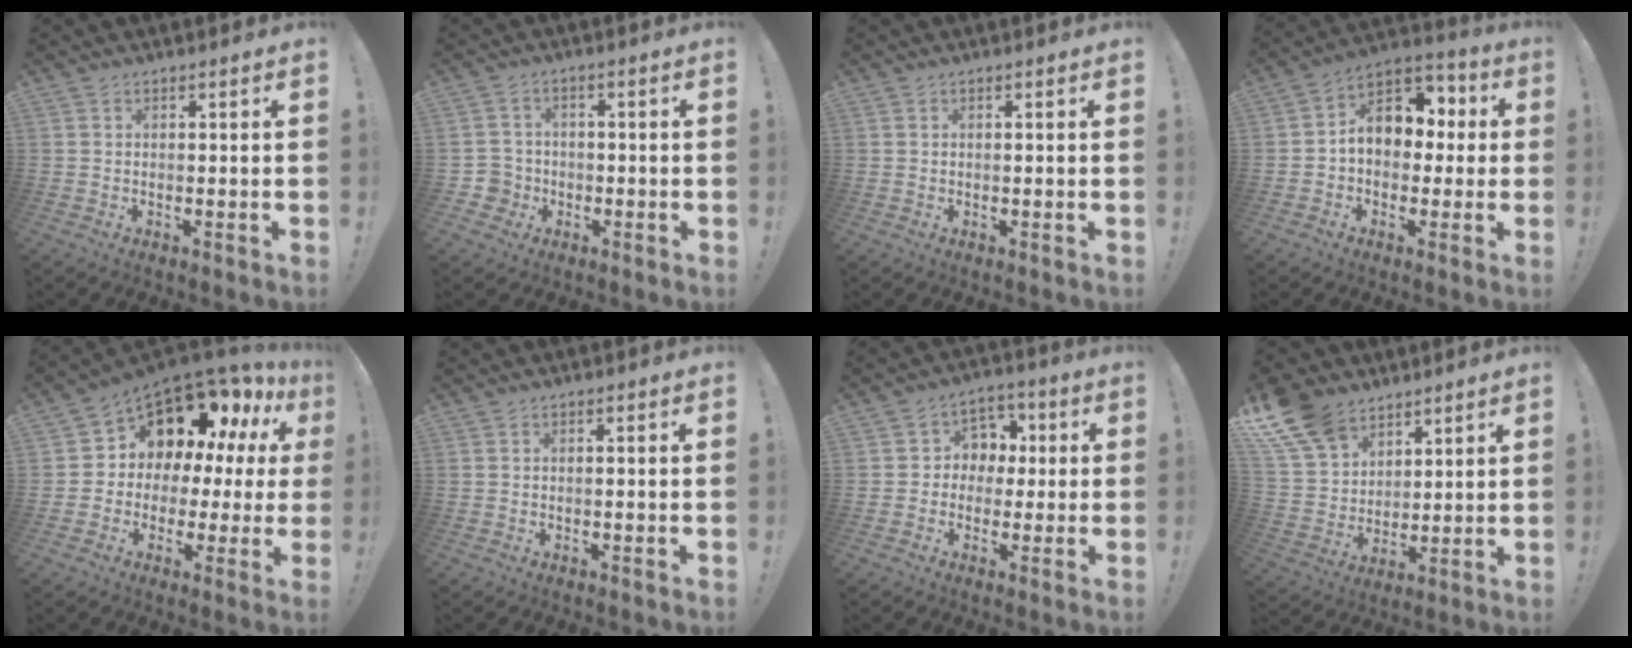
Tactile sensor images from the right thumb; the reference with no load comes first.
{"total": 5.3, "force": [-1.6, 4.8, 1.6], "torque": [-0.040, 0.017, -0.027]}
{"total": 0.8, "force": [0.2, 0.8, 0.0], "torque": [0.003, 0.001, 0.002]}
{"total": 11.4, "force": [1.7, 9.1, 6.7], "torque": [-0.089, 0.003, 0.040]}
{"total": 12.6, "force": [7.4, 7.4, 7.0], "torque": [-0.101, -0.072, 0.135]}
{"total": 0.6, "force": [-0.5, -0.1, 0.4], "torque": [-0.012, 0.001, -0.008]}
{"total": 7.1, "force": [-0.4, 6.8, 1.8], "torque": [-0.020, 0.009, -0.002]}
{"total": 15.1, "force": [10.1, 9.3, 6.2], "torque": [-0.131, -0.062, 0.196]}